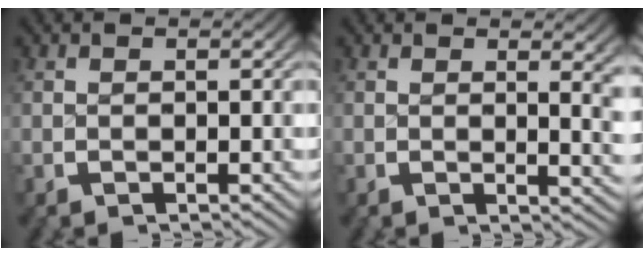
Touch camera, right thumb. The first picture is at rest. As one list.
[{"total": 2.5, "force": [0.9, 0.4, 2.3], "torque": [-0.025, -0.008, 0.013]}]